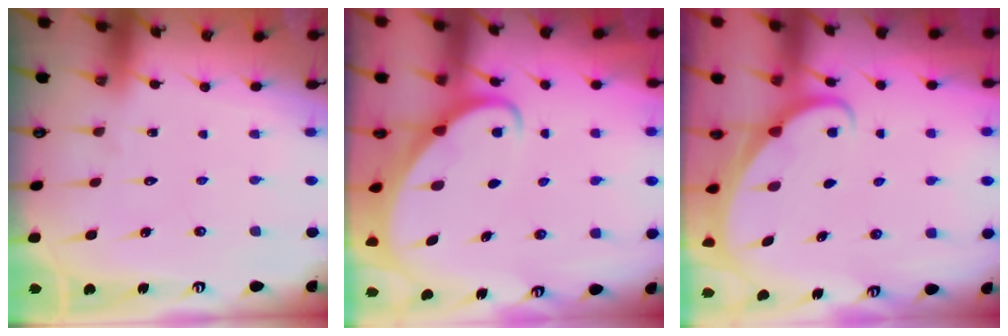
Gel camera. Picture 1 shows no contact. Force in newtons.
{"total": 2.4, "press": 2.4, "slide": 0.2}
{"total": 1.6, "press": 1.6, "slide": 0.0}